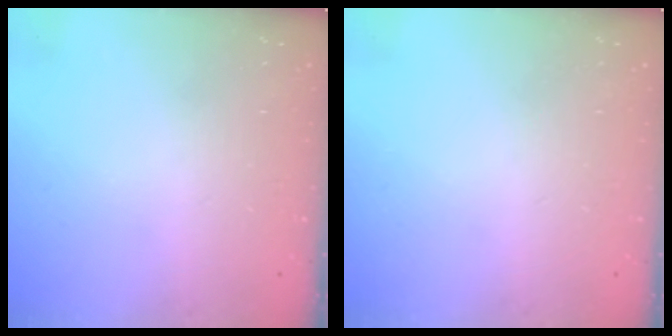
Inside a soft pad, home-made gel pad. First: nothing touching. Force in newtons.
{"total": 0.0}